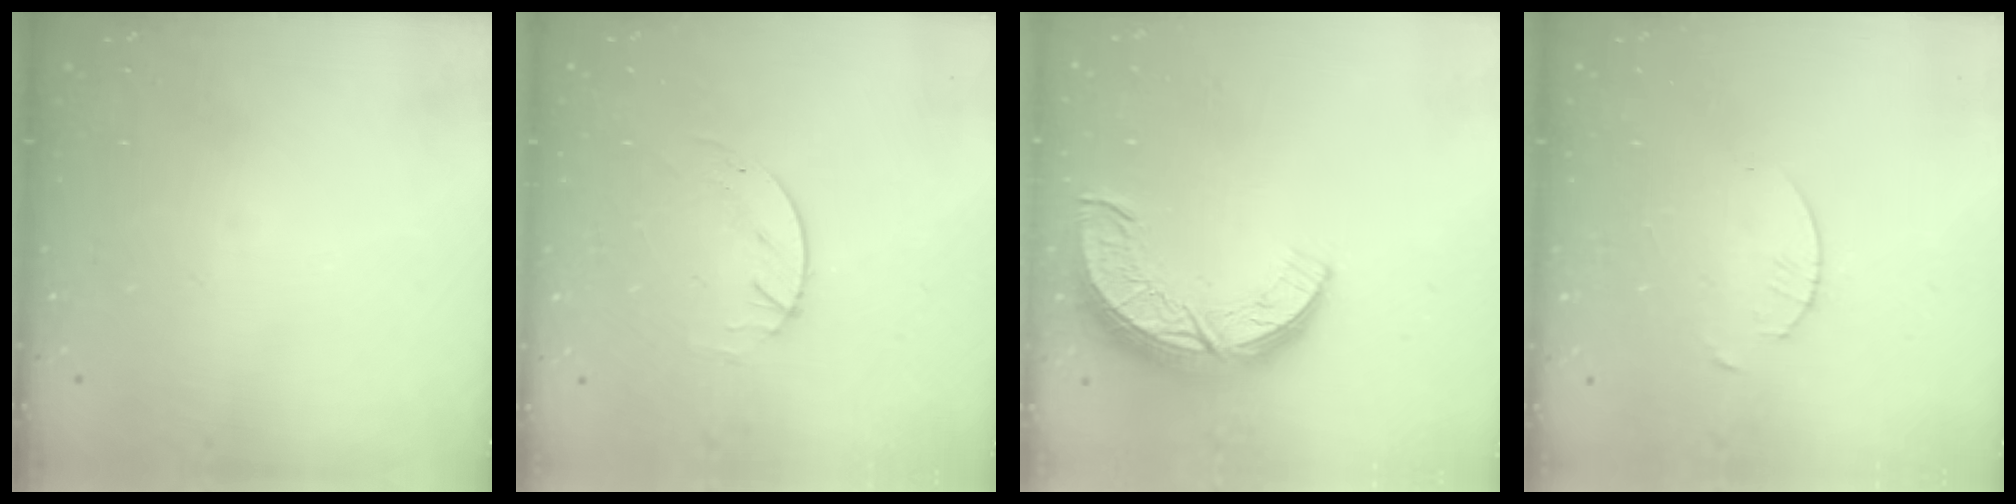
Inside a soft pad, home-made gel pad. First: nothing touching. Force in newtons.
{"total": 1.7, "press": 1.7, "slide": 0.2}
{"total": 11.9, "press": 11.9, "slide": 0.8}
{"total": 1.7, "press": 1.6, "slide": 0.2}